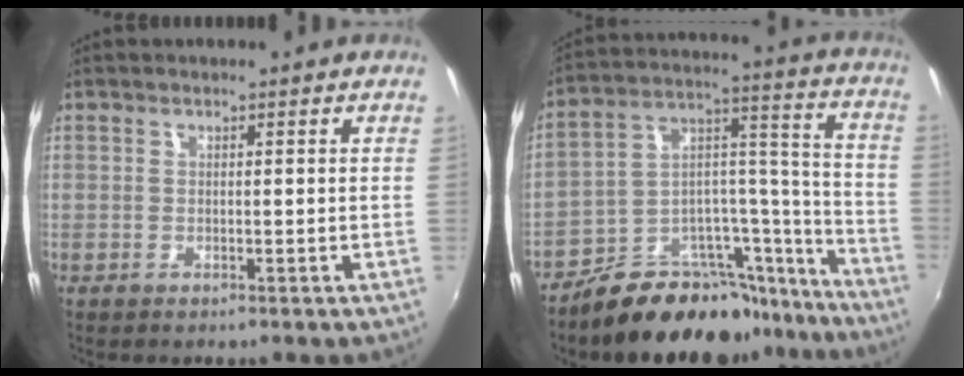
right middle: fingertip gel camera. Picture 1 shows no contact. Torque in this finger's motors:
{"motor_torque": [1.04, -1.10, 0.22, 0.07]}